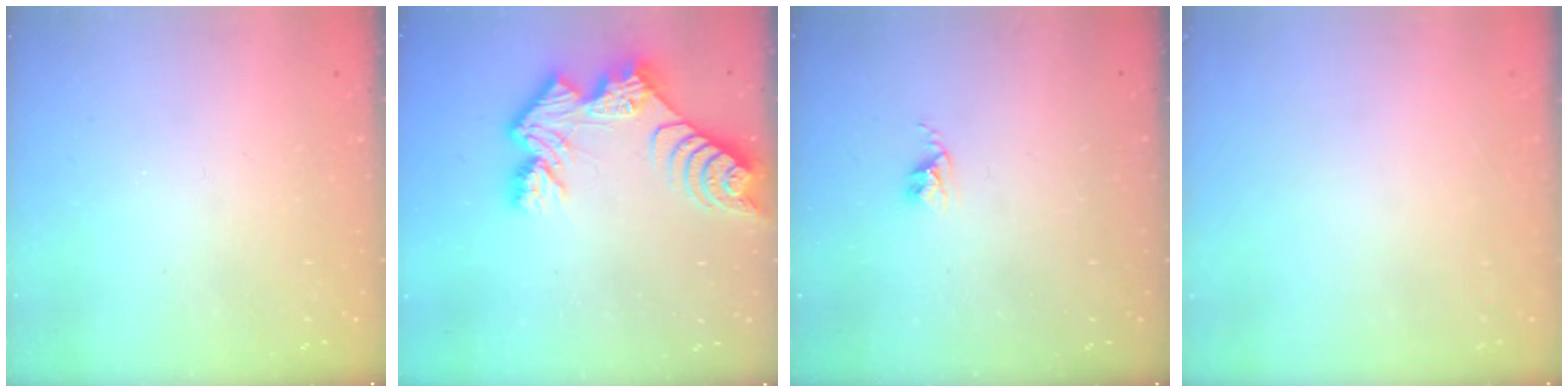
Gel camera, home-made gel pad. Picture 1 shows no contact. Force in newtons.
{"total": 11.9, "press": 11.8, "slide": 1.0}
{"total": 2.4, "press": 2.4, "slide": 0.3}
{"total": 0.0}